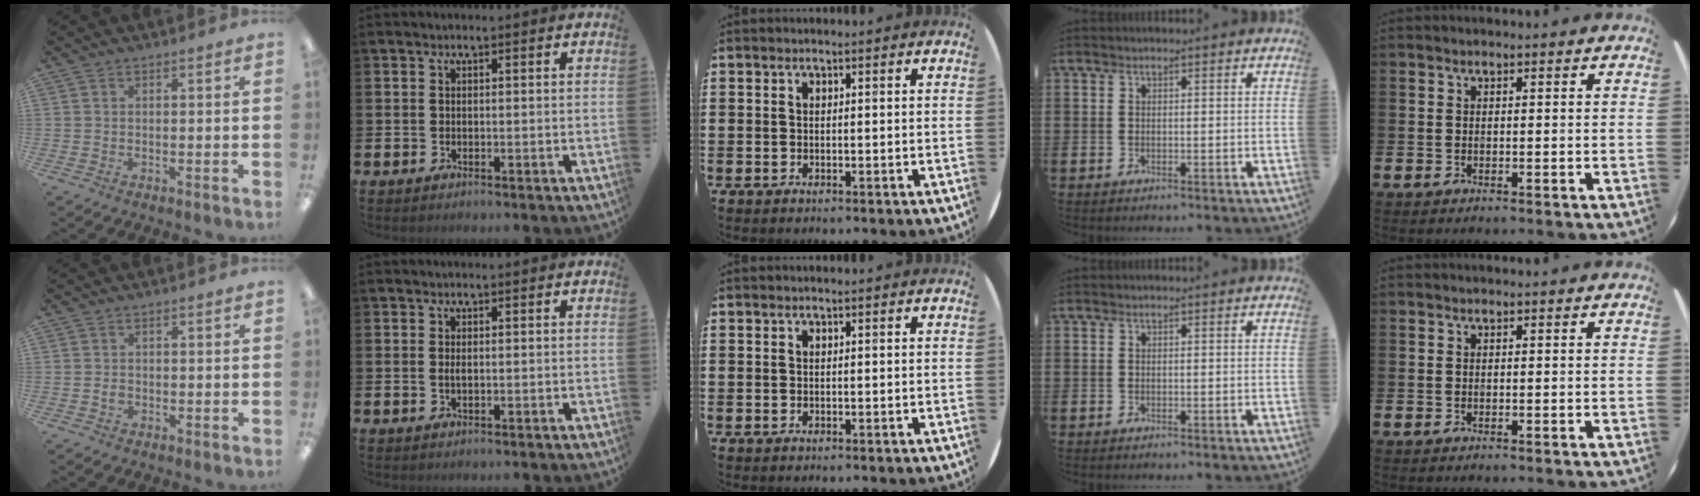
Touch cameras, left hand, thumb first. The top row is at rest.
{"thumb": {"total": 1.1, "force": [-0.2, 0.9, 0.7], "torque": [-0.012, 0.002, -0.005]}, "index": {"total": 0.8, "force": [0.1, 0.2, 0.7], "torque": [-0.009, 0.000, 0.000]}}